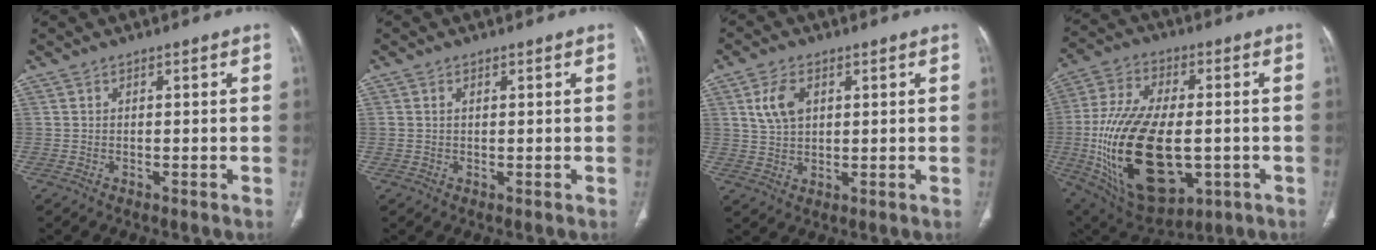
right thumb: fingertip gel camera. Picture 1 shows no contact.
{"total": 1.0, "force": [0.3, 0.6, 0.8], "torque": [-0.022, 0.005, 0.011]}
{"total": 6.3, "force": [2.2, 4.0, 4.3], "torque": [-0.079, -0.005, 0.046]}
{"total": 27.3, "force": [-4.2, 14.7, 22.7], "torque": [-0.459, -0.012, -0.042]}